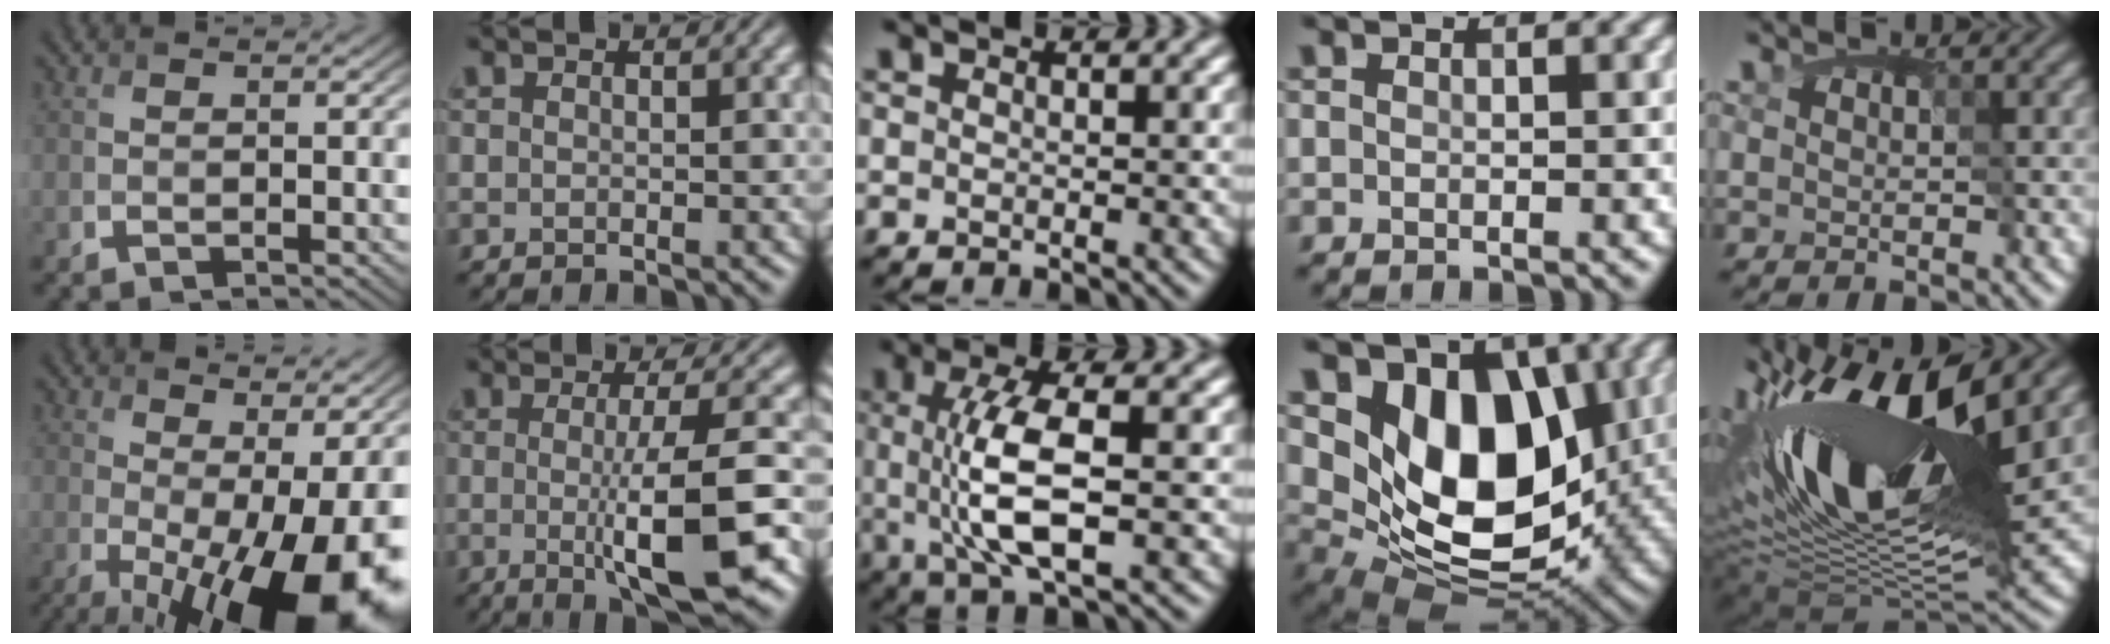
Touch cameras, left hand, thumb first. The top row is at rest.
{"thumb": {"total": 19.3, "force": [-4.4, 7.6, 17.2], "torque": [-0.231, -0.039, -0.035]}, "index": {"total": 8.6, "force": [-1.3, 1.8, 8.3], "torque": [-0.115, -0.010, -0.019]}, "middle": {"total": 7.3, "force": [0.0, 2.2, 7.0], "torque": [-0.138, -0.003, 0.003]}, "ring": {"total": 11.4, "force": [2.3, 7.7, 8.1], "torque": [-0.132, -0.021, 0.039]}, "little": {"total": 14.9, "force": [3.9, 6.2, 13.0], "torque": [-0.240, 0.018, 0.059]}}